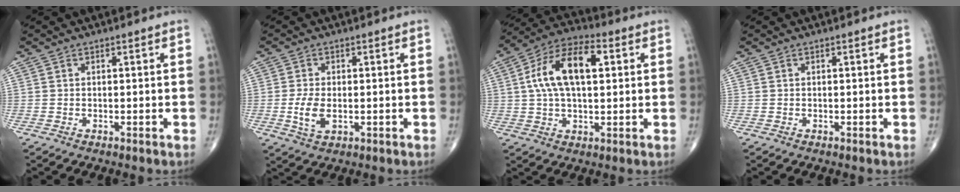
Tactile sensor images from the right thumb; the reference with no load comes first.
{"total": 5.0, "force": [-0.7, 2.7, 4.1], "torque": [-0.086, -0.007, -0.011]}
{"total": 14.5, "force": [2.9, 7.3, 12.2], "torque": [-0.223, 0.025, 0.046]}
{"total": 0.0}